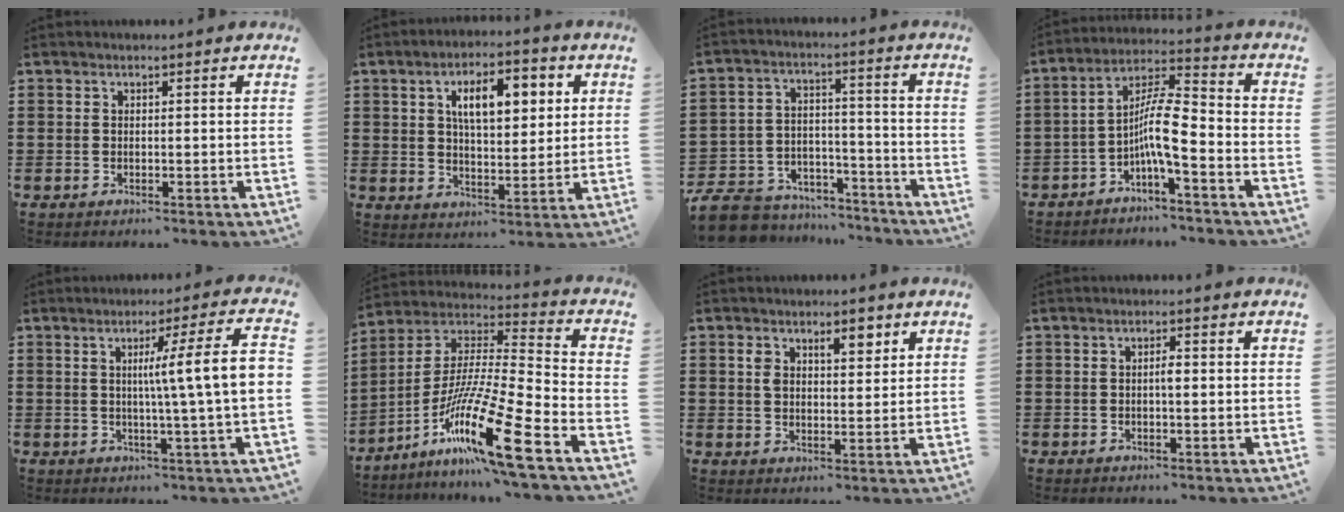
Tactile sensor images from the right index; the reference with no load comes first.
{"total": 8.4, "force": [2.9, 3.5, 7.1], "torque": [-0.121, 0.005, 0.043]}
{"total": 8.6, "force": [-8.0, 2.9, 1.3], "torque": [-0.043, 0.021, -0.160]}
{"total": 7.9, "force": [-2.9, 1.4, 7.2], "torque": [-0.141, 0.002, -0.057]}
{"total": 9.5, "force": [0.8, -0.3, 9.4], "torque": [-0.162, -0.007, 0.005]}
{"total": 17.6, "force": [-10.7, 1.0, 13.9], "torque": [-0.279, 0.003, -0.199]}
{"total": 4.3, "force": [2.1, 2.0, 3.1], "torque": [-0.052, 0.003, 0.032]}
{"total": 1.5, "force": [-0.1, 0.4, 1.5], "torque": [-0.027, 0.000, -0.003]}